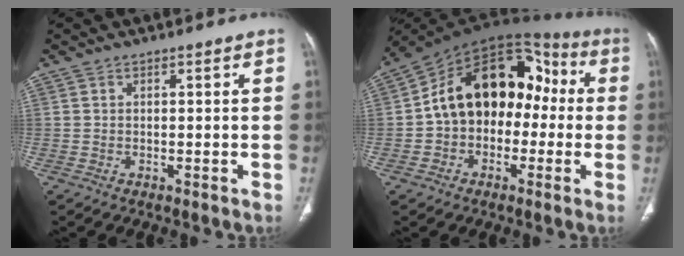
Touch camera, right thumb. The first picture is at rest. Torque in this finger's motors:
{"motor_torque": [2.42, 2.59, 1.74, -0.88, 0.19]}